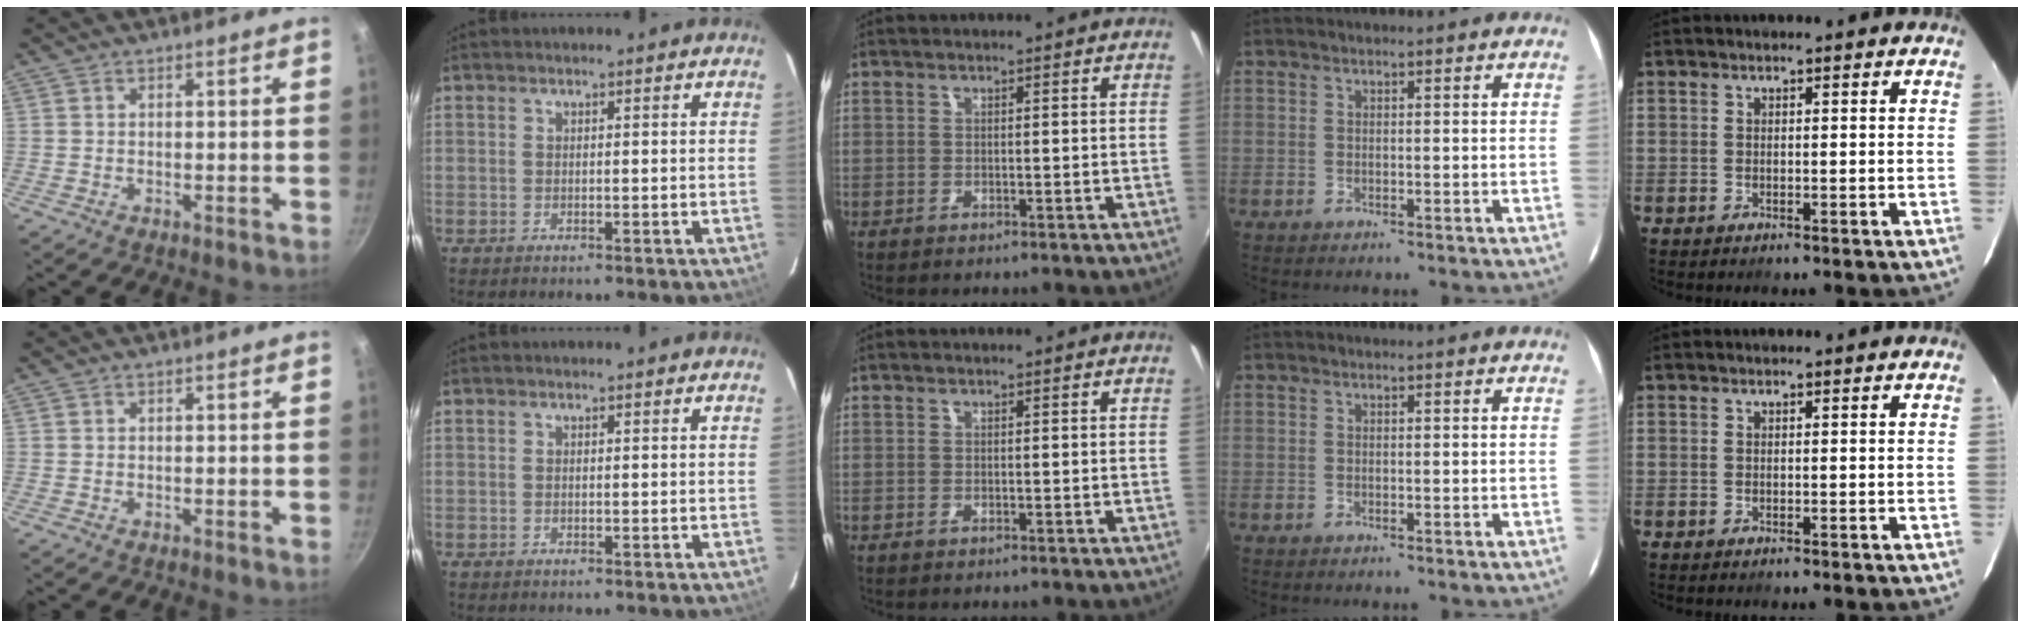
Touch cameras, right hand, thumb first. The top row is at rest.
{}